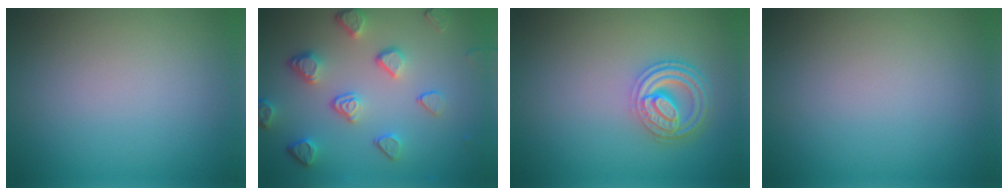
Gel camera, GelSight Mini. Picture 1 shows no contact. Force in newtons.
{"total": 5.1, "press": 3.9, "slide": 3.2}
{"total": 4.5, "press": 3.5, "slide": 2.8}
{"total": 0.0}